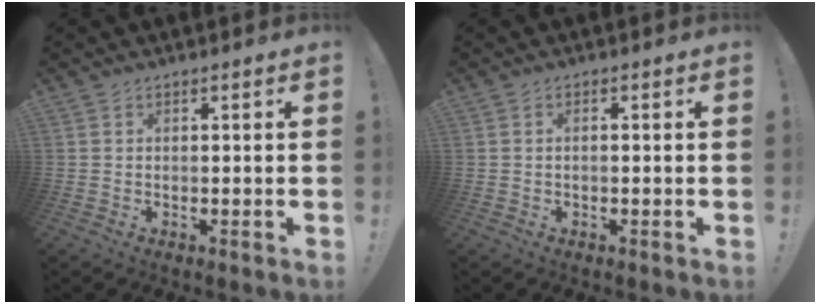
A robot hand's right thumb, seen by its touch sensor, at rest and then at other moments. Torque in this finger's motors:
{"motor_torque": [-0.05, -0.49, 0.13, 0.18, 0.02]}